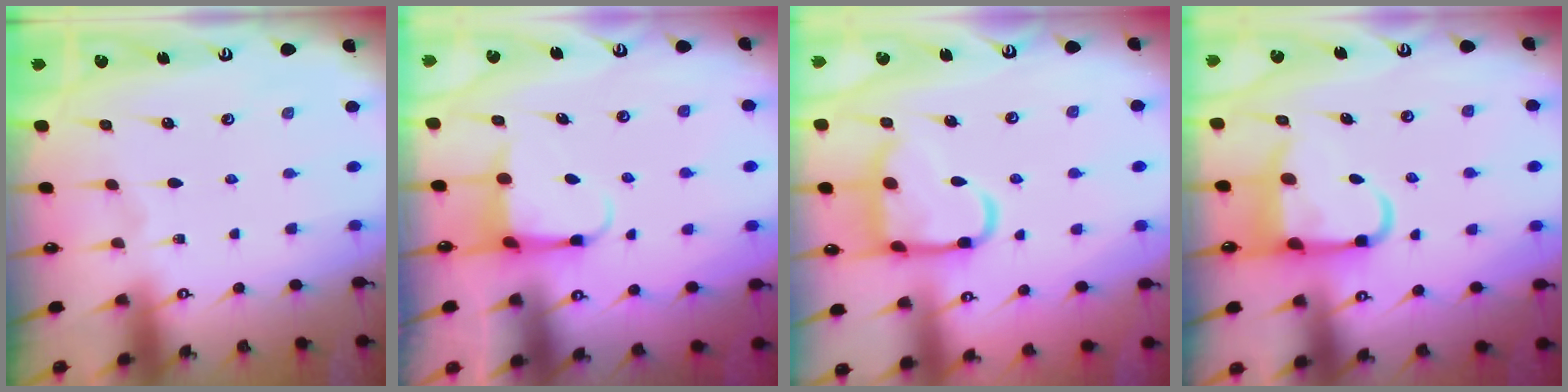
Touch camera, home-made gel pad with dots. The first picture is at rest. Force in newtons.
{"total": 4.0, "press": 3.9, "slide": 0.4}
{"total": 14.1, "press": 14.1, "slide": 1.6}
{"total": 7.7, "press": 7.5, "slide": 1.5}